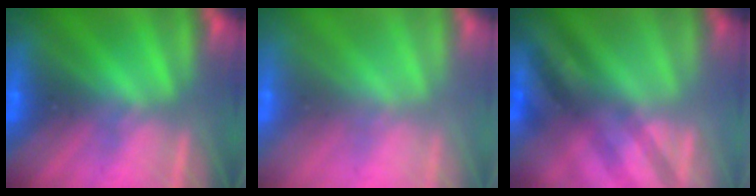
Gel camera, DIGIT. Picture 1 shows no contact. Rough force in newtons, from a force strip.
{"total": 9.6}
{"total": 2.9}